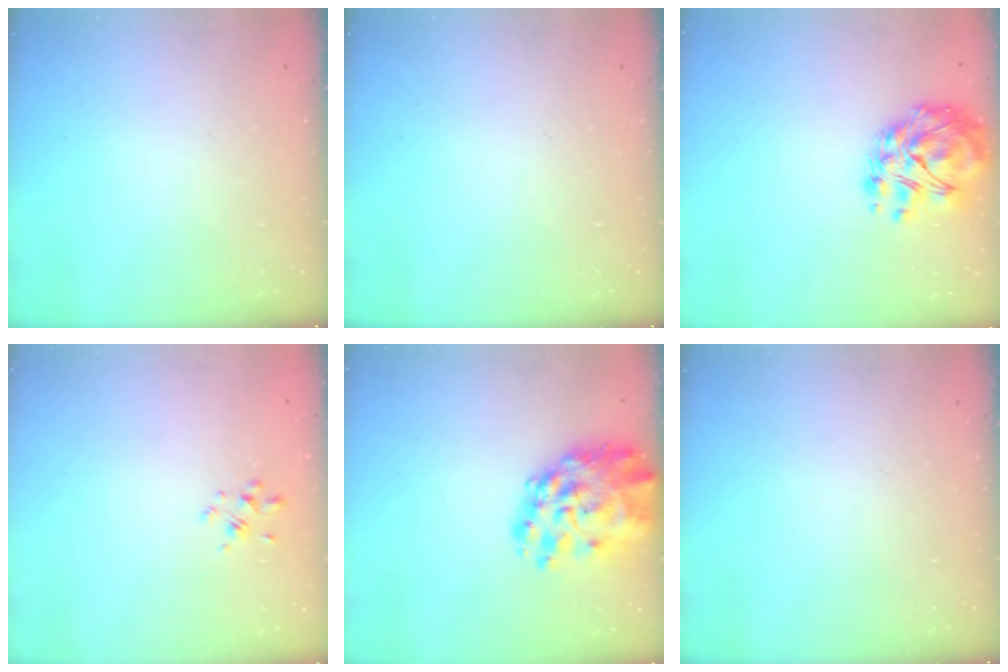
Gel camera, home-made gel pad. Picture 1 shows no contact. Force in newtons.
{"total": 0.0}
{"total": 11.8, "press": 11.5, "slide": 2.8}
{"total": 2.2, "press": 2.0, "slide": 0.9}
{"total": 13.5, "press": 12.6, "slide": 4.7}
{"total": 0.0}